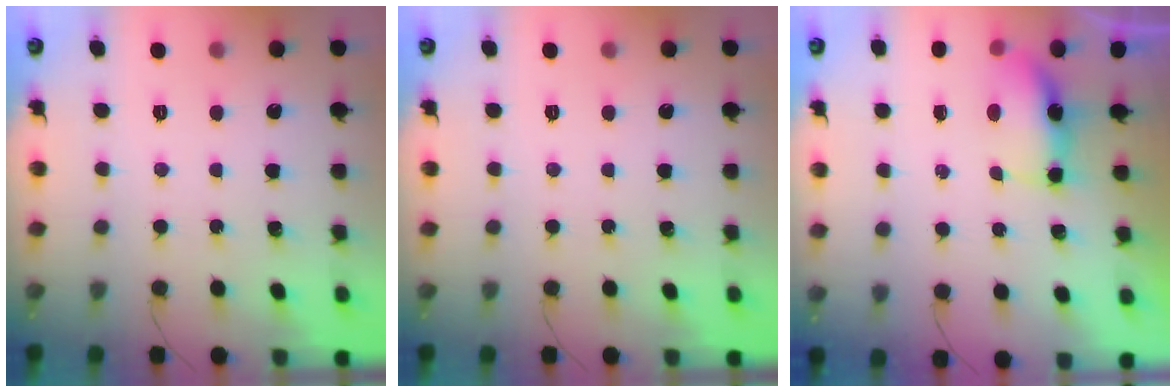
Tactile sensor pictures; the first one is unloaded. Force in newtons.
{"total": 0.0}
{"total": 6.9, "press": 6.9, "slide": 0.5}